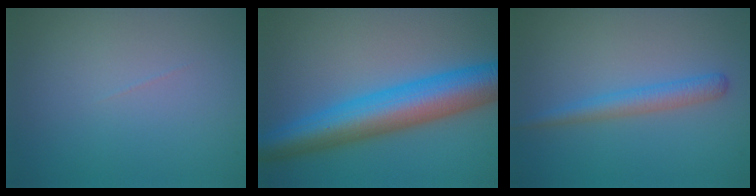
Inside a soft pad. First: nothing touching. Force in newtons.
{"total": 9.1, "press": 9.1, "slide": 0.2}
{"total": 2.4, "press": 2.4, "slide": 0.2}